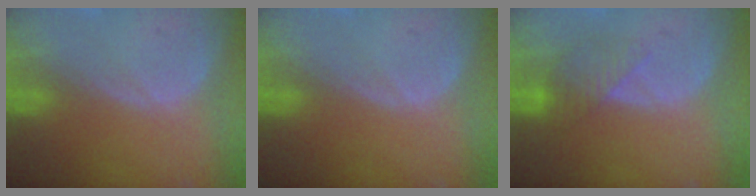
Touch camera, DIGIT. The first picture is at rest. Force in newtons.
{"total": 0.0}
{"total": 4.0, "press": 3.8, "slide": 1.0}